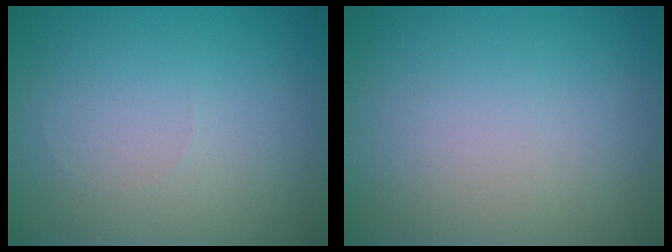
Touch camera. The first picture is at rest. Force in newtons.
{"total": 0.0}